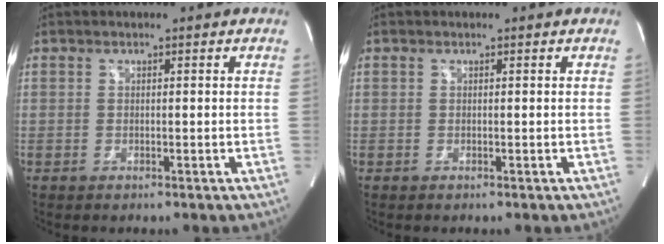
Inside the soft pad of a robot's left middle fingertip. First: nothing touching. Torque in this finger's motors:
{"motor_torque": [0.01, 0.01, 0.03, 0.01]}